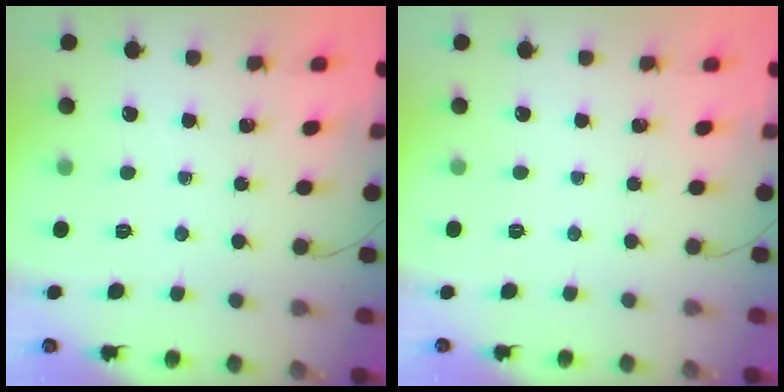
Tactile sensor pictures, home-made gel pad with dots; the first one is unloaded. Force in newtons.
{"total": 2.5, "press": 2.4, "slide": 0.5}